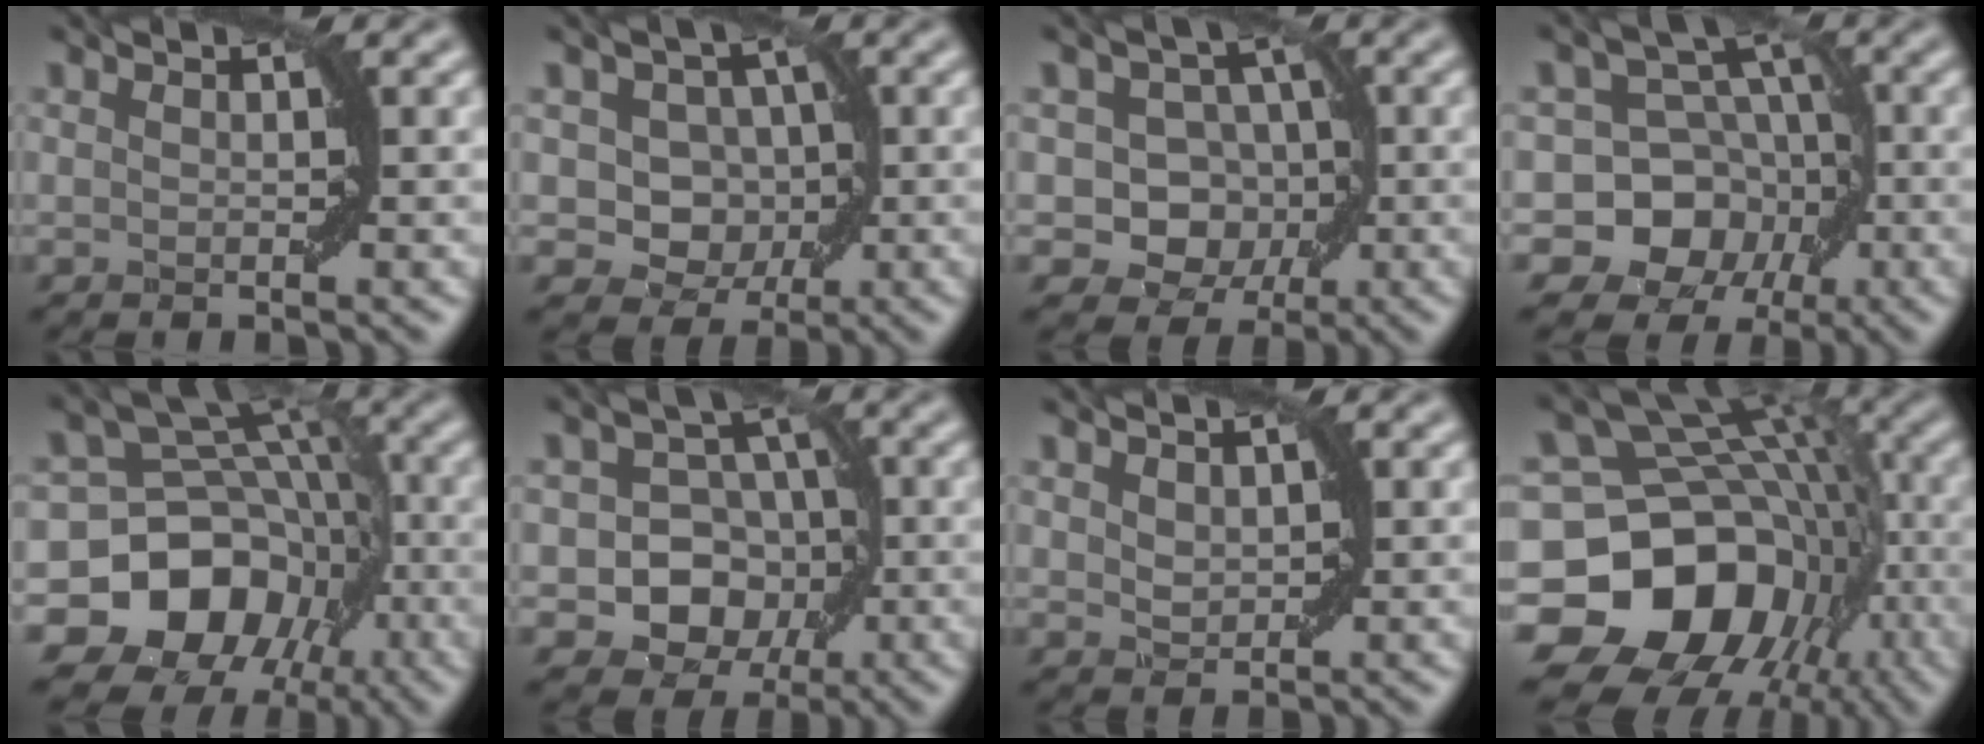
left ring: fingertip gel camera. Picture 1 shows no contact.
{"total": 4.8, "force": [0.1, 4.1, 2.6], "torque": [-0.015, 0.002, -0.007]}
{"total": 5.9, "force": [-0.6, 5.3, 2.7], "torque": [-0.014, 0.015, -0.026]}
{"total": 9.0, "force": [-2.8, 8.1, 2.7], "torque": [-0.030, 0.020, -0.071]}
{"total": 14.8, "force": [-6.6, 12.0, 5.8], "torque": [-0.074, -0.009, -0.136]}
{"total": 6.6, "force": [-1.4, 5.8, 2.9], "torque": [-0.016, 0.006, -0.045]}
{"total": 1.4, "force": [0.7, 1.0, 0.7], "torque": [-0.012, 0.000, 0.019]}
{"total": 17.8, "force": [-5.3, 14.7, 8.5], "torque": [-0.138, -0.005, -0.098]}